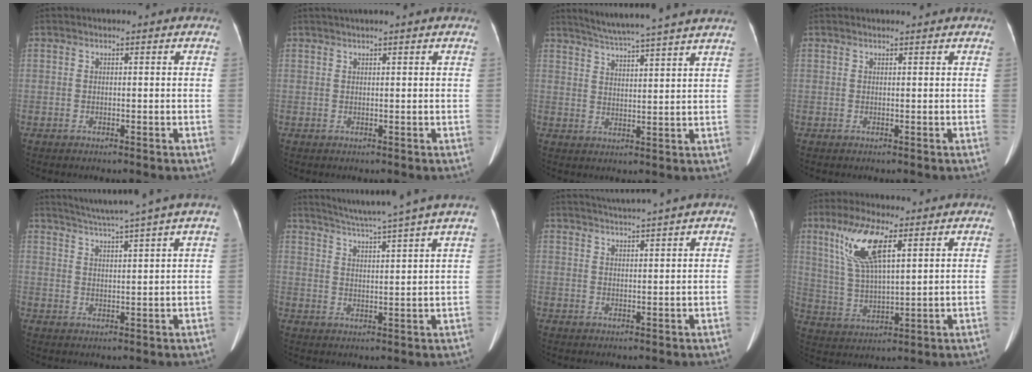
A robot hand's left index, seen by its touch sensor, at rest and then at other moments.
{"total": 3.1, "force": [2.5, -0.4, 1.7], "torque": [-0.021, 0.032, 0.039]}
{"total": 14.2, "force": [12.6, -1.3, 6.4], "torque": [-0.109, 0.000, 0.168]}
{"total": 1.2, "force": [1.1, 0.2, 0.1], "torque": [-0.011, 0.013, 0.015]}
{"total": 8.2, "force": [6.9, -2.0, 3.8], "torque": [-0.064, 0.008, 0.104]}
{"total": 11.3, "force": [9.7, -2.2, 5.3], "torque": [-0.092, -0.005, 0.139]}
{"total": 4.5, "force": [4.0, -1.5, 1.6], "torque": [-0.028, 0.007, 0.063]}
{"total": 10.5, "force": [5.1, 2.5, 8.8], "torque": [-0.192, 0.011, 0.106]}